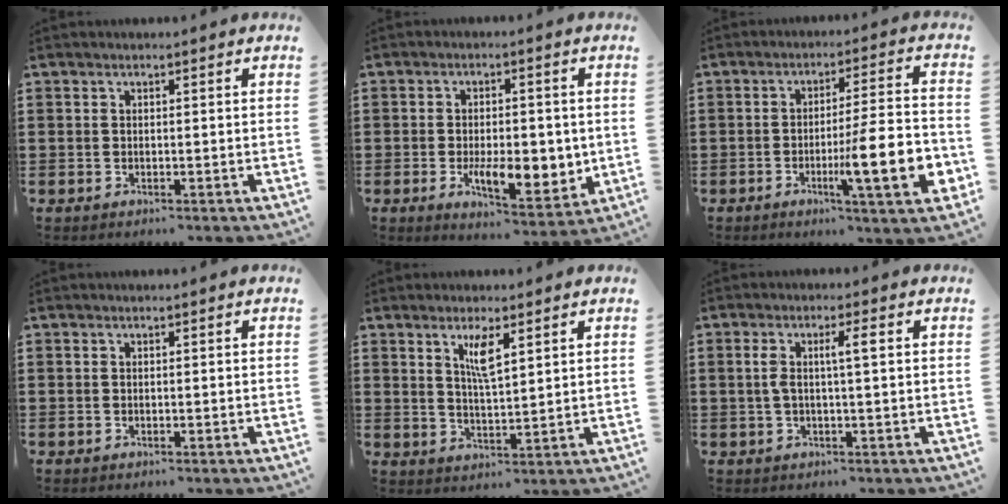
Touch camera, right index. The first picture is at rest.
{"total": 8.4, "force": [-1.3, 4.1, 7.2], "torque": [-0.104, -0.004, -0.020]}
{"total": 12.4, "force": [-3.8, 2.0, 11.6], "torque": [-0.179, -0.007, -0.066]}
{"total": 0.0}
{"total": 4.4, "force": [2.3, 0.9, 3.6], "torque": [-0.069, 0.001, 0.036]}
{"total": 3.9, "force": [0.5, 0.4, 3.8], "torque": [-0.079, -0.001, 0.002]}